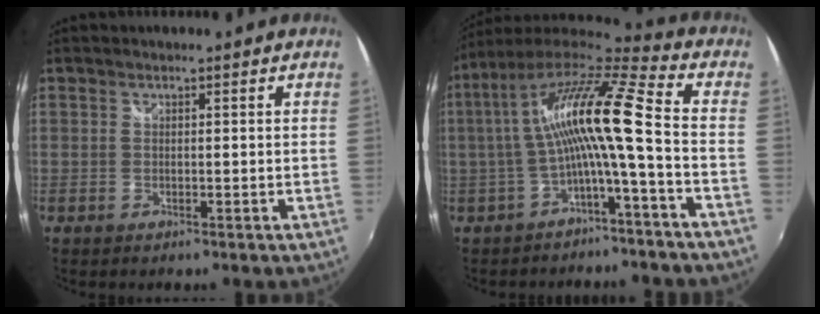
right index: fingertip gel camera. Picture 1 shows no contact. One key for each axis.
{"total": 13.7, "fx": -0.9, "fy": 0.4, "fz": 13.6, "tx": -0.258, "ty": 0.016, "tz": -0.018}